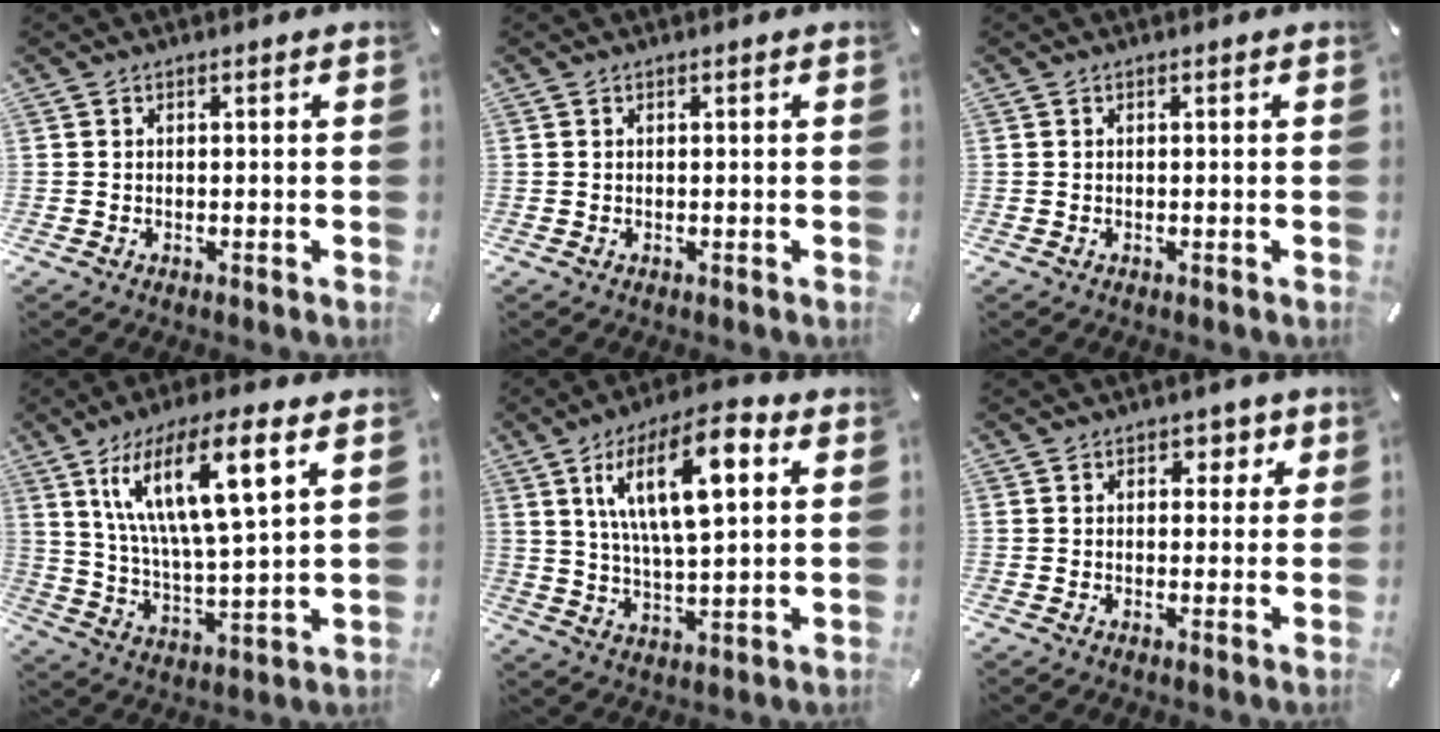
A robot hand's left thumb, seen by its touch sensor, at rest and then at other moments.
{"total": 0.0}
{"total": 0.0}
{"total": 17.3, "force": [9.2, 4.3, 14.0], "torque": [-0.287, -0.017, 0.147]}
{"total": 17.3, "force": [7.0, 7.0, 14.2], "torque": [-0.252, -0.007, 0.111]}
{"total": 3.2, "force": [1.0, 2.6, 1.5], "torque": [-0.003, -0.004, 0.008]}